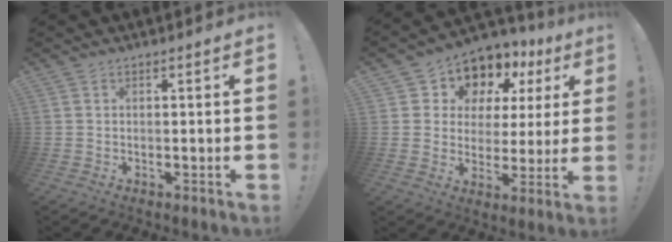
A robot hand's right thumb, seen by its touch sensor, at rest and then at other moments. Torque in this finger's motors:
{"motor_torque": [0.96, 1.01, 0.44, 0.38, 0.00]}